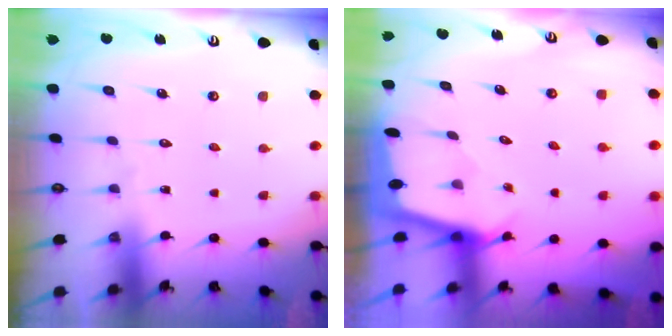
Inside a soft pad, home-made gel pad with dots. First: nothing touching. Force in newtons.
{"total": 1.8, "press": 1.8, "slide": 0.2}